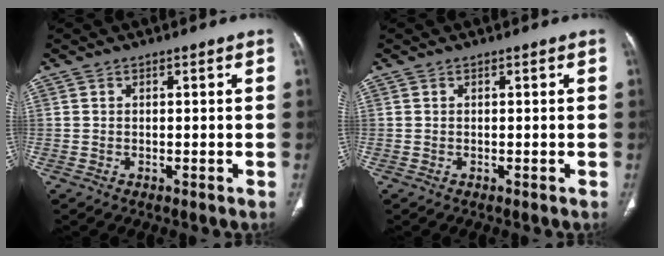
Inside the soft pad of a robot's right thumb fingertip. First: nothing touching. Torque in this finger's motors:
{"motor_torque": [0.09, 0.09, 0.00, 0.00, 0.00]}